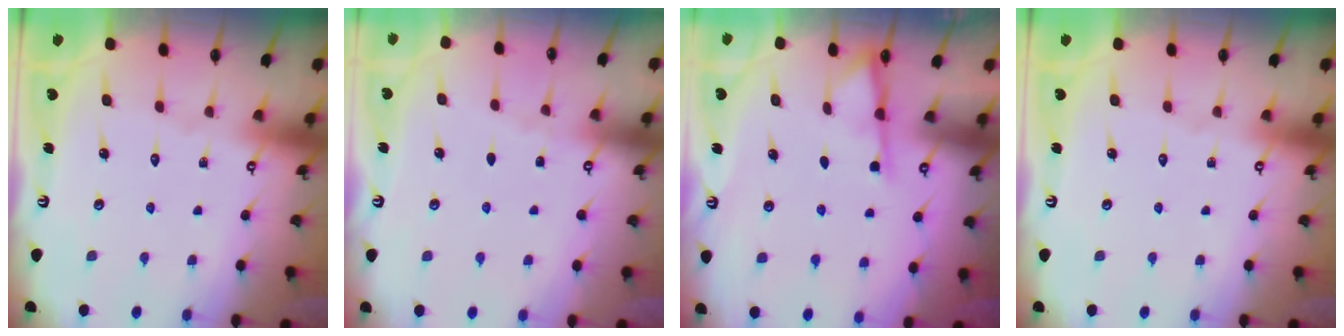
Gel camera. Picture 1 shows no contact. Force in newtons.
{"total": 2.4, "press": 2.4, "slide": 0.5}
{"total": 2.2, "press": 2.2, "slide": 0.5}
{"total": 0.0}